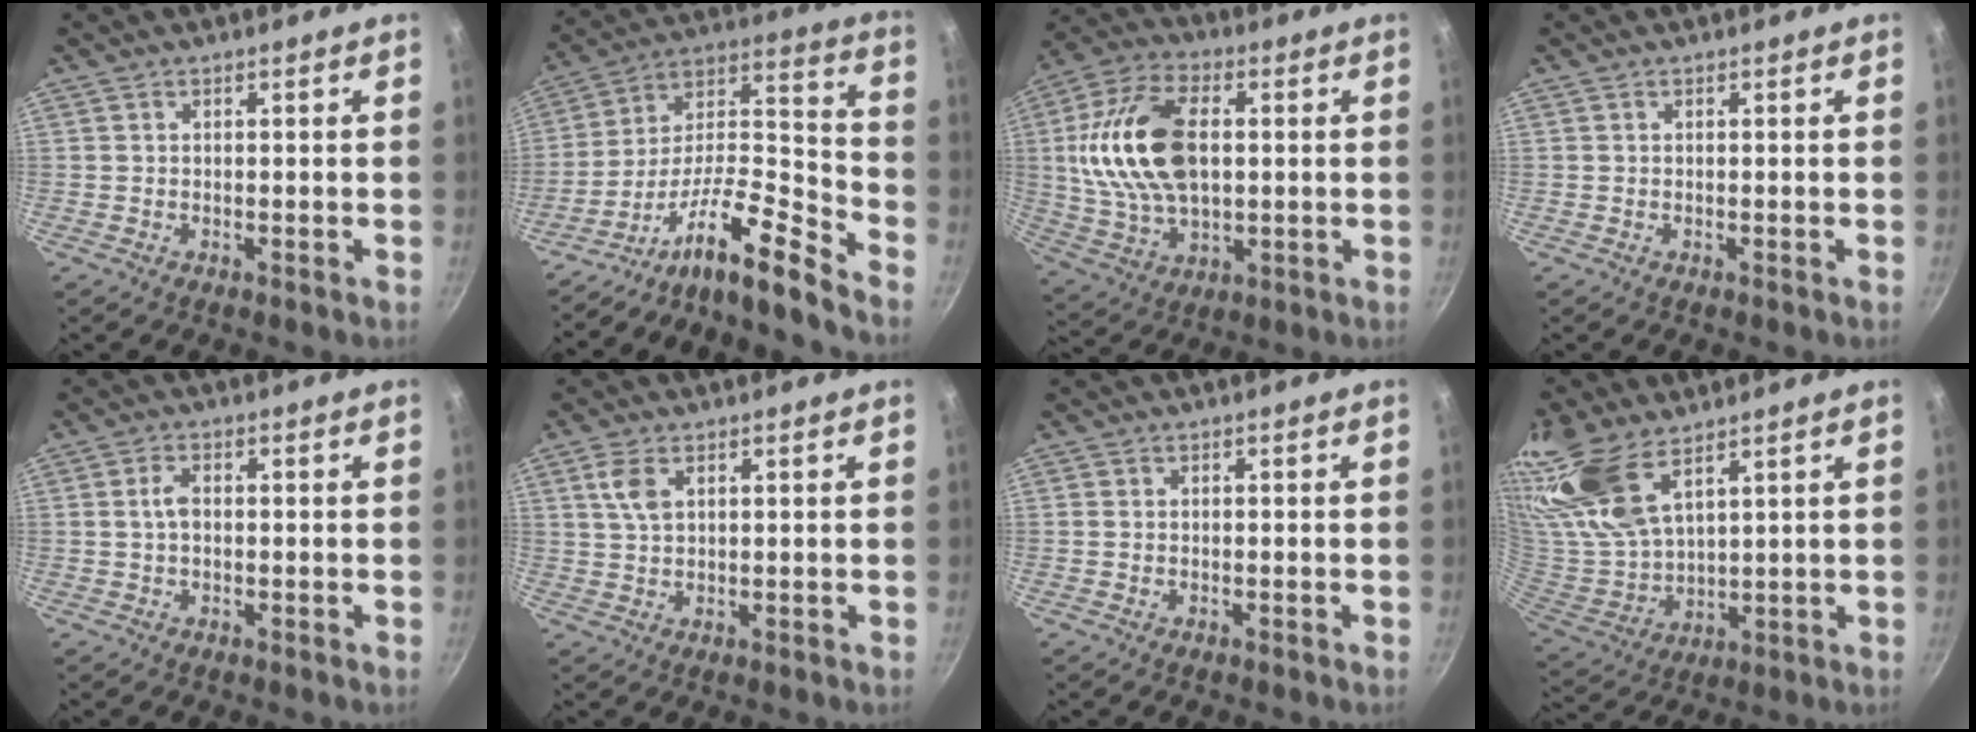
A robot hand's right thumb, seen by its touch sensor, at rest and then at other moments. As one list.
[{"total": 16.9, "force": [-12.5, 2.9, 11.0], "torque": [-0.168, 0.107, -0.232]}, {"total": 19.7, "force": [2.2, 11.8, 15.7], "torque": [-0.290, 0.010, 0.039]}, {"total": 0.0}, {"total": 3.0, "force": [0.1, 1.9, 2.3], "torque": [-0.045, 0.010, -0.001]}, {"total": 4.4, "force": [1.8, 2.4, 3.3], "torque": [-0.064, -0.004, 0.036]}, {"total": 0.7, "force": [-0.2, 0.6, 0.4], "torque": [-0.008, 0.002, -0.004]}, {"total": 17.5, "force": [11.5, 7.7, 10.7], "torque": [-0.224, -0.045, 0.245]}]